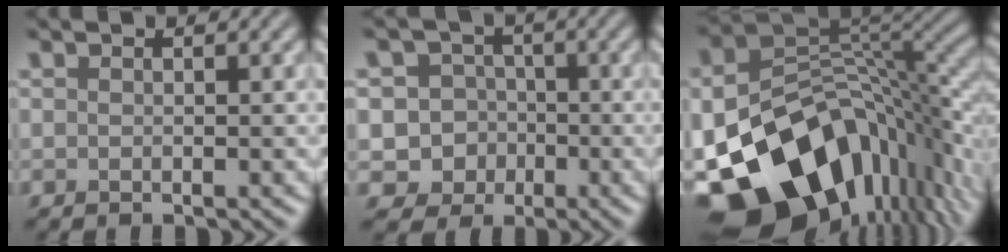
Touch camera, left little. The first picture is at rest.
{"total": 7.6, "force": [-2.0, 7.1, 1.6], "torque": [-0.013, 0.007, -0.063]}
{"total": 17.5, "force": [-7.0, 11.4, 11.3], "torque": [-0.219, -0.038, -0.098]}